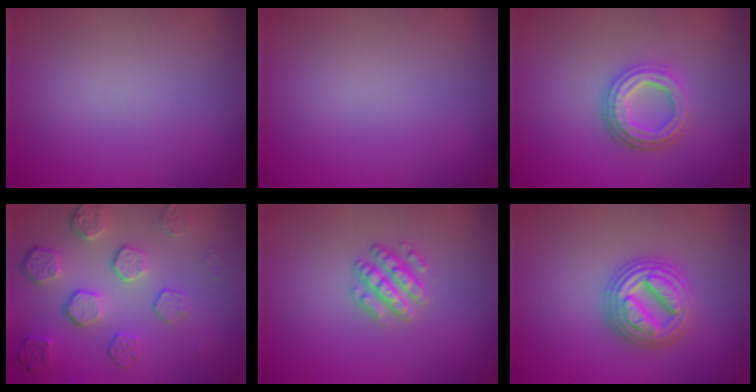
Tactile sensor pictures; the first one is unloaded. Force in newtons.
{"total": 0.0}
{"total": 4.6, "press": 3.3, "slide": 3.1}
{"total": 5.6, "press": 4.2, "slide": 3.7}
{"total": 2.6, "press": 2.6, "slide": 0.3}
{"total": 4.9, "press": 4.8, "slide": 0.8}